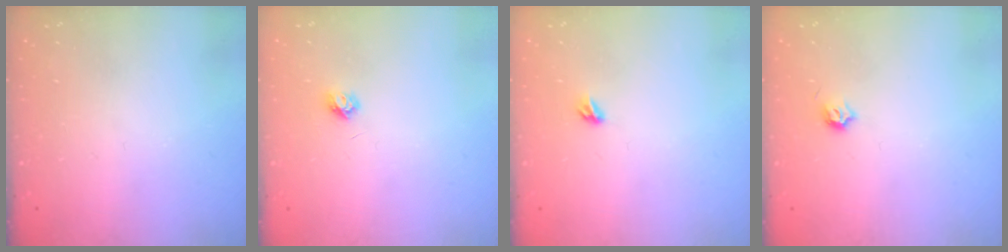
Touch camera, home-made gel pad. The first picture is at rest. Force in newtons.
{"total": 3.7, "press": 3.7, "slide": 0.5}
{"total": 3.5, "press": 3.4, "slide": 0.7}
{"total": 4.0, "press": 3.9, "slide": 0.7}